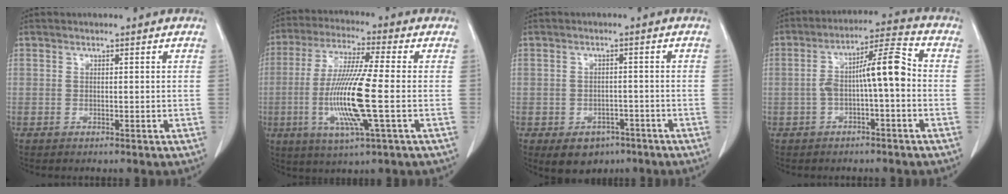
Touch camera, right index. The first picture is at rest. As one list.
[{"total": 13.7, "force": [-2.4, 0.3, 13.5], "torque": [-0.276, -0.015, -0.053]}, {"total": 5.2, "force": [-3.0, 3.8, 1.9], "torque": [-0.024, 0.004, -0.034]}, {"total": 8.6, "force": [-0.9, 1.4, 8.5], "torque": [-0.145, 0.033, -0.019]}]